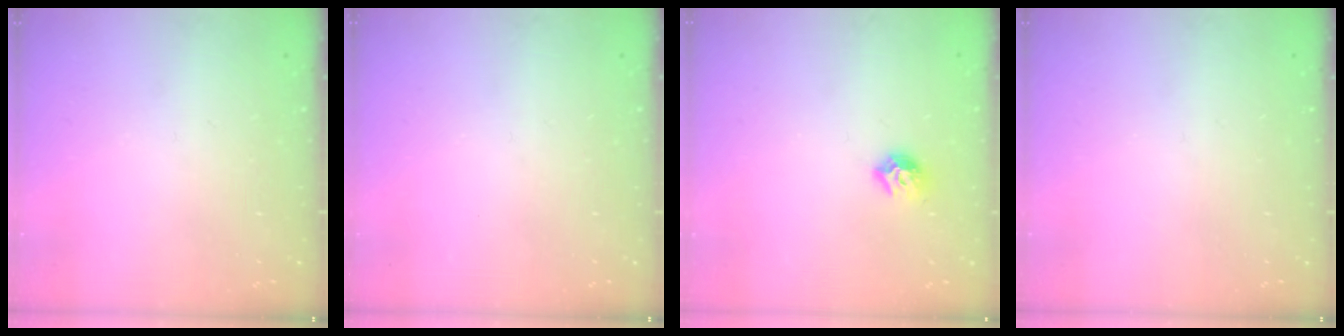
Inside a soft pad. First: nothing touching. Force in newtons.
{"total": 0.0}
{"total": 8.2, "press": 8.2, "slide": 0.7}
{"total": 0.0}